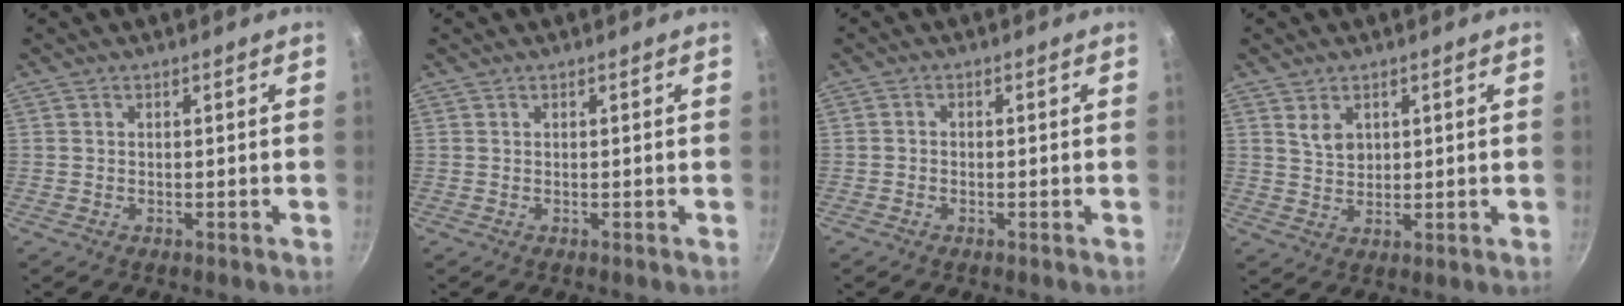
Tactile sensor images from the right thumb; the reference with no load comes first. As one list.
[{"total": 0.0}, {"total": 1.0, "force": [-0.6, 0.7, 0.4], "torque": [-0.011, 0.005, -0.015]}, {"total": 4.0, "force": [1.7, 2.8, 2.3], "torque": [-0.030, -0.010, 0.037]}]